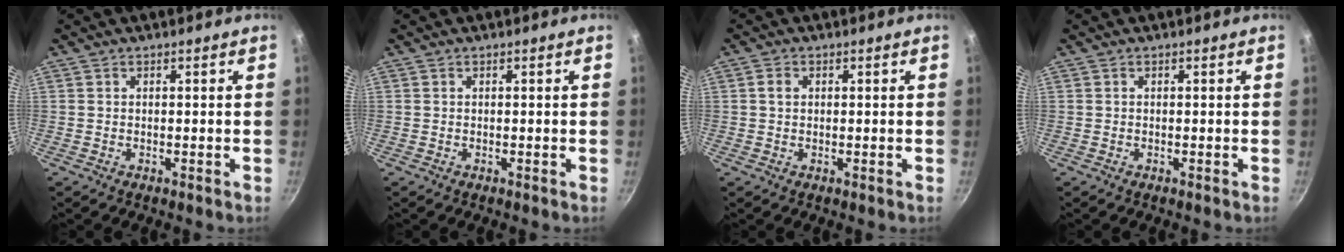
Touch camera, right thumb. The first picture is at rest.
{"total": 0.0}
{"total": 1.8, "force": [0.4, 1.4, 1.0], "torque": [-0.014, 0.006, 0.006]}
{"total": 0.0}